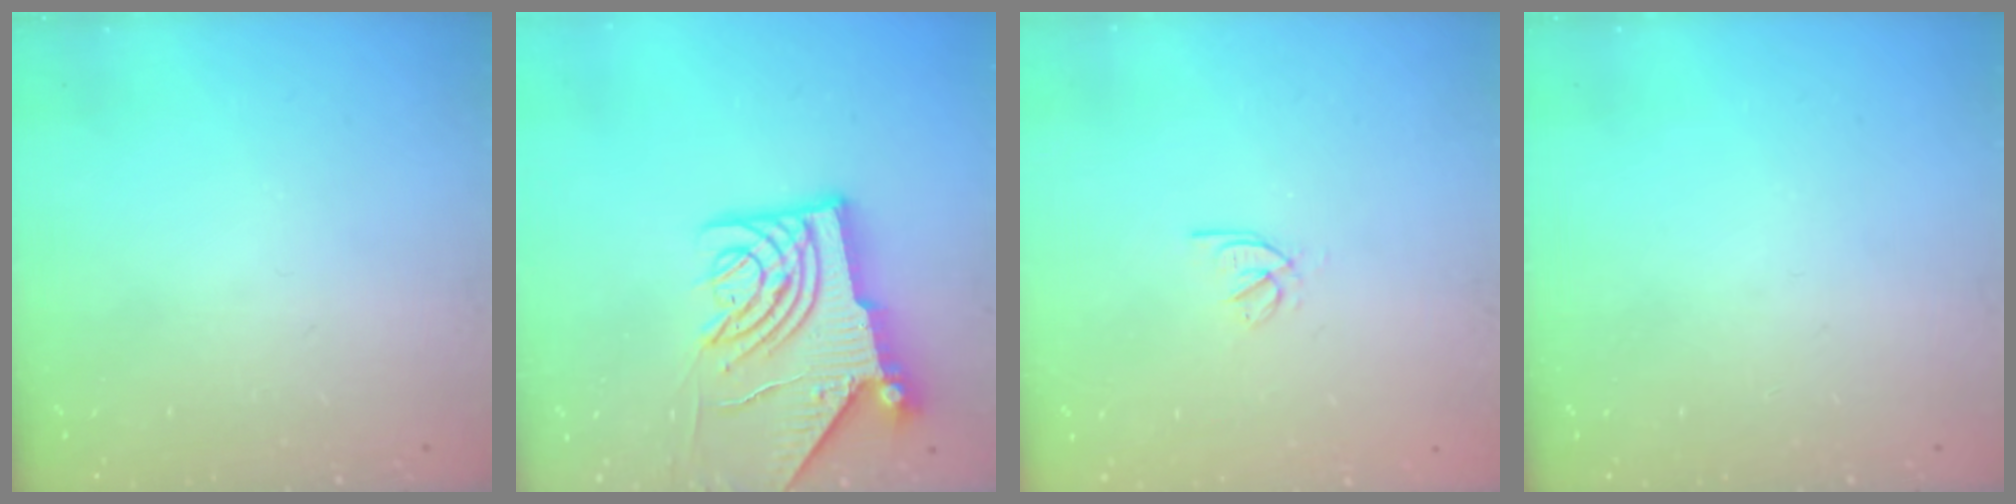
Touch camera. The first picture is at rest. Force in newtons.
{"total": 12.2, "press": 12.1, "slide": 1.5}
{"total": 2.5, "press": 2.4, "slide": 0.5}
{"total": 0.0}